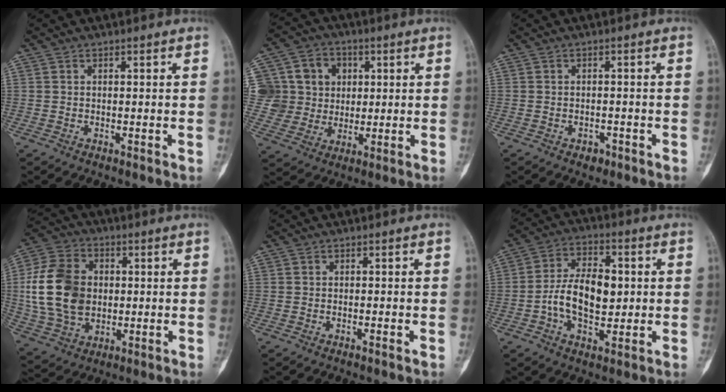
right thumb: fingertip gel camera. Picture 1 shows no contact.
{"total": 13.4, "force": [2.8, 12.3, 4.3], "torque": [-0.046, 0.021, 0.058]}
{"total": 1.7, "force": [-1.1, 1.1, 0.8], "torque": [-0.008, 0.007, -0.011]}
{"total": 17.3, "force": [0.9, 12.8, 11.6], "torque": [-0.208, 0.008, 0.020]}
{"total": 0.7, "force": [-0.4, 0.0, 0.6], "torque": [-0.013, 0.002, -0.005]}
{"total": 11.9, "force": [-0.5, 6.9, 9.7], "torque": [-0.153, 0.016, -0.013]}